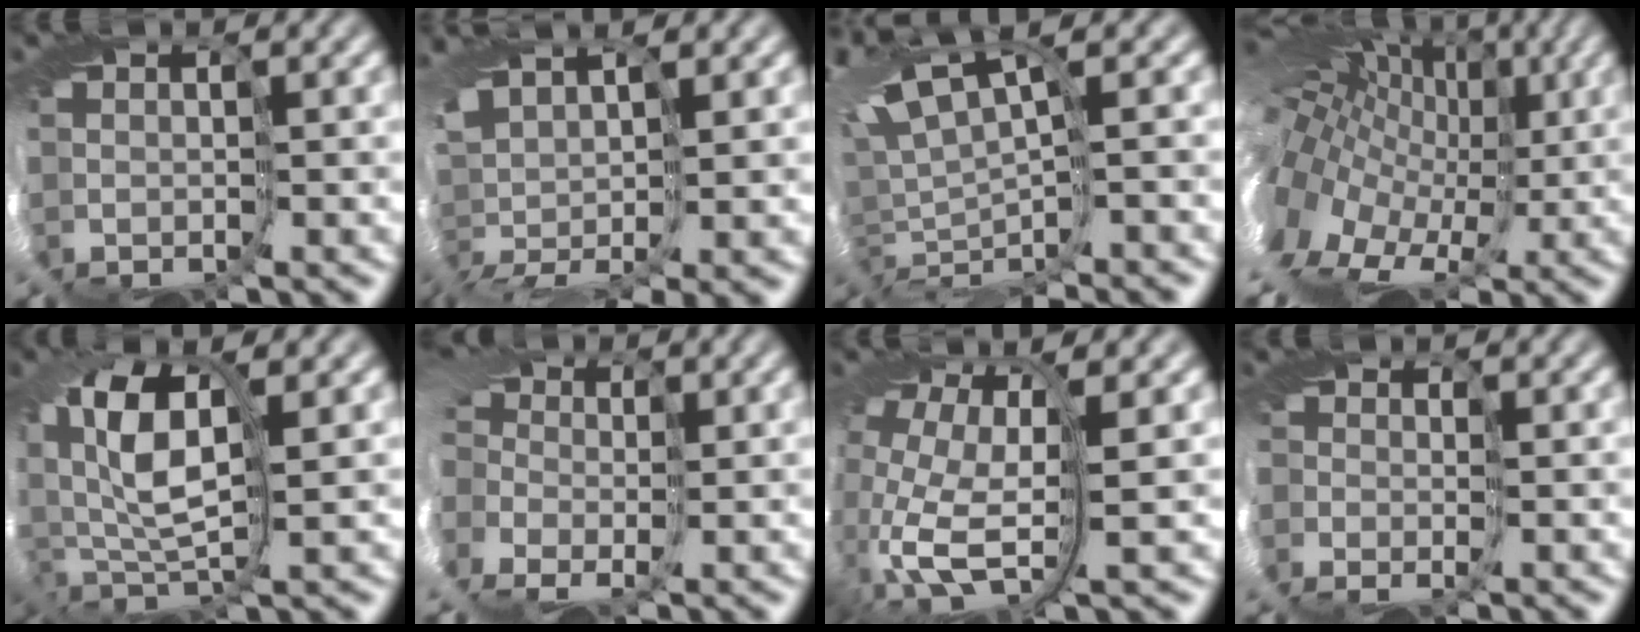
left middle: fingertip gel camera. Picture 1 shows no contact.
{"total": 8.0, "force": [-0.5, 2.9, 7.4], "torque": [-0.172, -0.016, -0.007]}
{"total": 6.5, "force": [-1.5, 1.6, 6.2], "torque": [-0.115, 0.014, -0.003]}
{"total": 15.4, "force": [0.9, 10.4, 11.3], "torque": [-0.209, -0.003, 0.019]}
{"total": 8.5, "force": [2.0, 4.6, 6.9], "torque": [-0.161, 0.000, 0.032]}
{"total": 12.0, "force": [-3.1, 8.5, 7.9], "torque": [-0.171, -0.007, -0.075]}
{"total": 13.0, "force": [-1.2, 7.3, 10.7], "torque": [-0.217, -0.034, -0.002]}
{"total": 4.2, "force": [-0.6, 3.2, 2.7], "torque": [-0.040, -0.004, -0.016]}